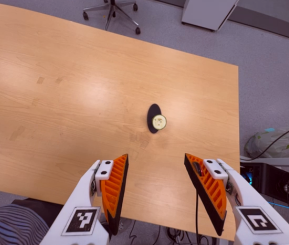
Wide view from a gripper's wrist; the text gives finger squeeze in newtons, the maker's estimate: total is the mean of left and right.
{"total": 0.0}